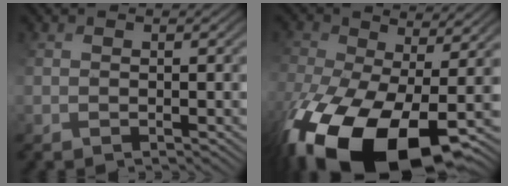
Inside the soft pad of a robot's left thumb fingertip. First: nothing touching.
{"total": 18.6, "force": [-7.9, 9.6, 13.8], "torque": [-0.341, -0.068, -0.105]}